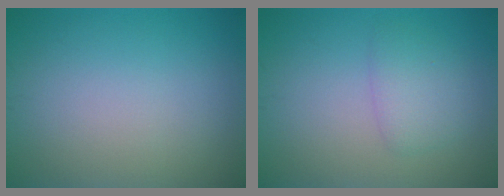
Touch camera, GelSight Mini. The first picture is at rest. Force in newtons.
{"total": 2.3, "press": 2.3, "slide": 0.1}